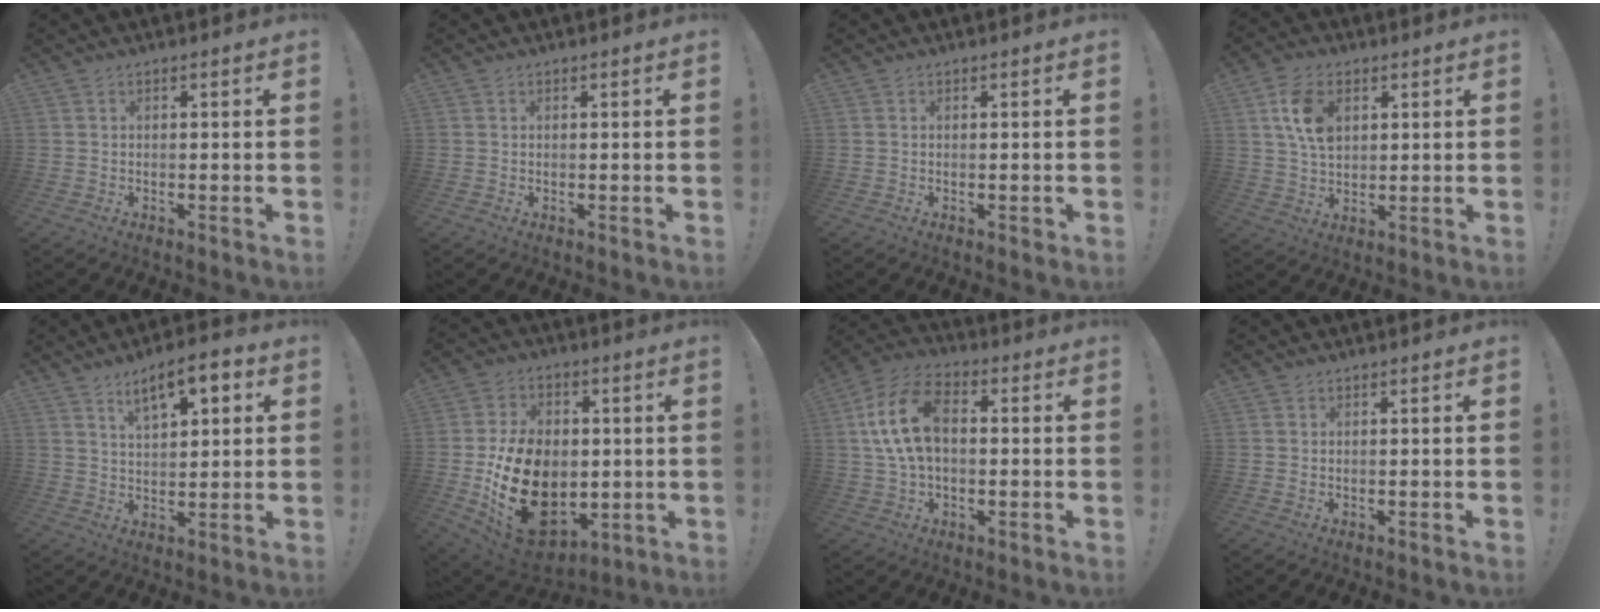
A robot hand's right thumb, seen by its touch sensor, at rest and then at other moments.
{"total": 0.0}
{"total": 0.6, "force": [0.1, 0.4, 0.4], "torque": [-0.004, -0.001, 0.001]}
{"total": 10.6, "force": [3.5, 7.0, 7.2], "torque": [-0.135, 0.003, 0.067]}
{"total": 9.9, "force": [5.1, 4.0, 7.5], "torque": [-0.113, -0.016, 0.087]}
{"total": 25.4, "force": [-3.7, 18.1, 17.3], "torque": [-0.301, 0.013, -0.033]}
{"total": 15.1, "force": [1.9, 9.5, 11.6], "torque": [-0.215, 0.011, 0.034]}
{"total": 0.6, "force": [0.4, 0.4, 0.2], "torque": [0.000, -0.002, 0.008]}